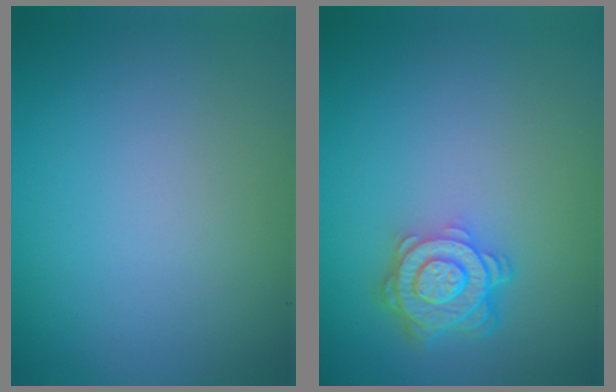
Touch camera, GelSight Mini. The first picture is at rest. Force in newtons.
{"total": 4.5, "press": 3.5, "slide": 2.9}